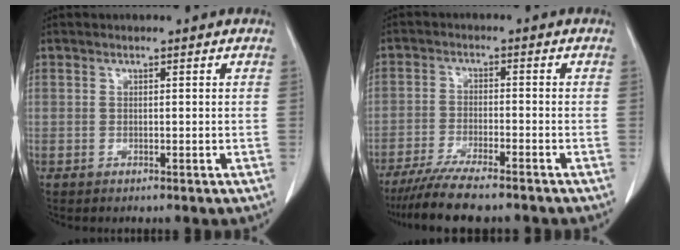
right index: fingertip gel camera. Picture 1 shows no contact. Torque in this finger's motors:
{"motor_torque": [0.78, -0.85, 0.24, 0.05]}